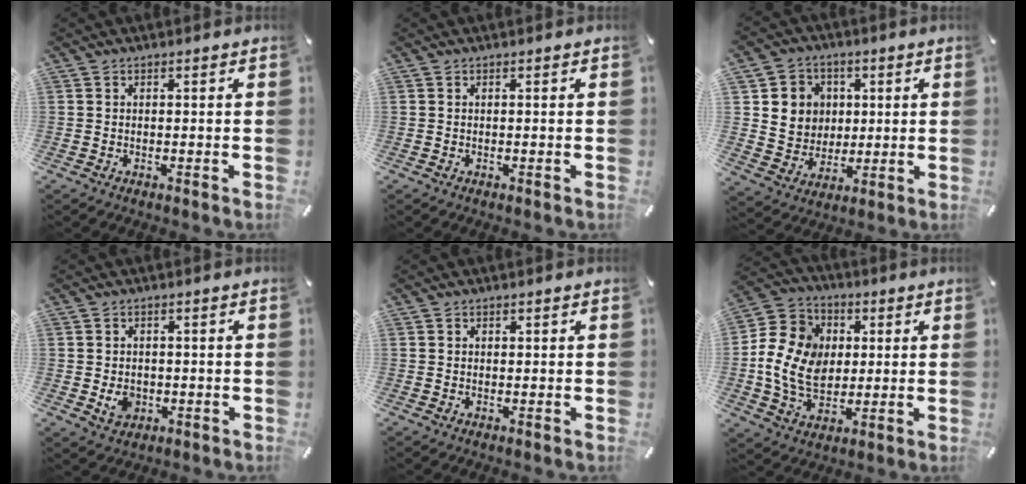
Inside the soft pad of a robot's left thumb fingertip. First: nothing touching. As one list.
[{"total": 0.0}, {"total": 9.2, "force": [1.9, 9.0, 1.1], "torque": [-0.023, -0.008, 0.044]}, {"total": 4.2, "force": [-0.7, 3.5, 2.2], "torque": [-0.028, -0.003, -0.013]}, {"total": 0.7, "force": [0.2, 0.6, 0.2], "torque": [-0.002, 0.004, 0.004]}, {"total": 13.4, "force": [0.1, 11.4, 7.0], "torque": [-0.168, 0.014, 0.005]}]